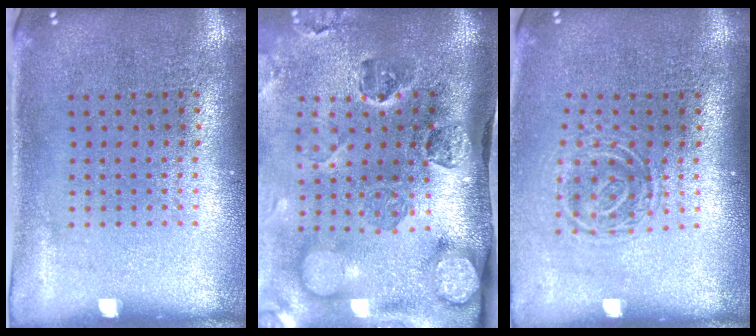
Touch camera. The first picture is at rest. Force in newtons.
{"total": 5.0, "press": 3.5, "slide": 3.6}
{"total": 1.7, "press": 1.2, "slide": 1.1}